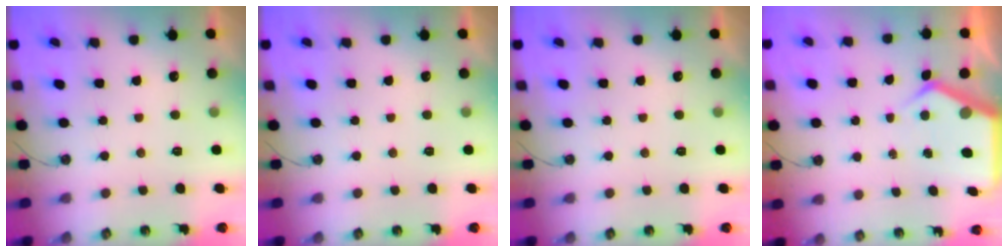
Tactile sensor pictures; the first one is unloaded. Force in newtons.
{"total": 0.0}
{"total": 0.0}
{"total": 5.8, "press": 5.8, "slide": 0.6}